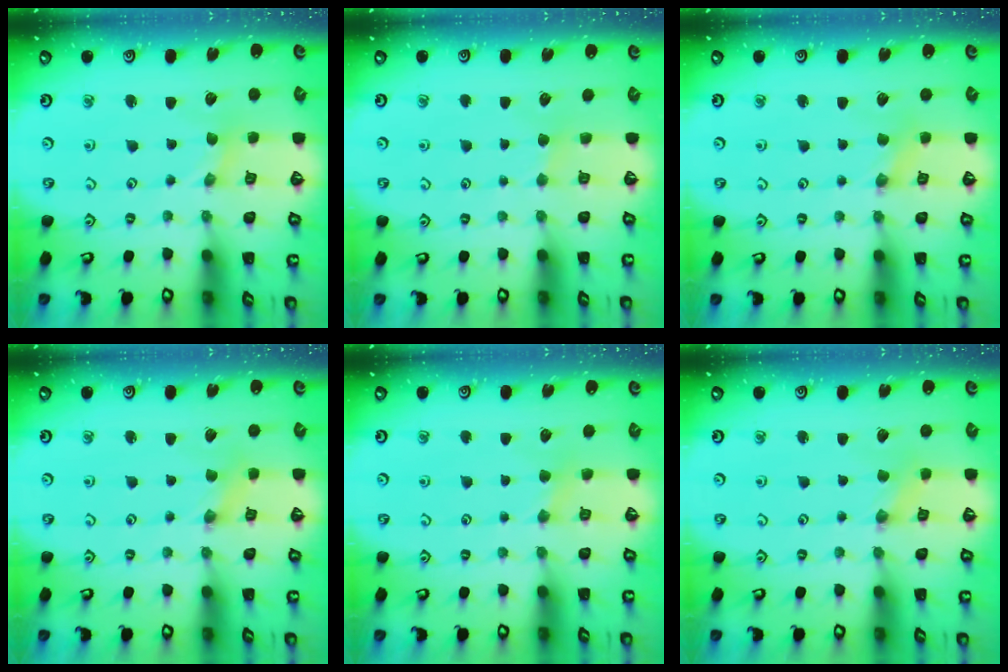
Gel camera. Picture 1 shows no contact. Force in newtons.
{"total": 1.9, "press": 1.9, "slide": 0.3}
{"total": 1.9, "press": 1.9, "slide": 0.3}
{"total": 0.0}
{"total": 2.4, "press": 2.4, "slide": 0.3}
{"total": 0.0}